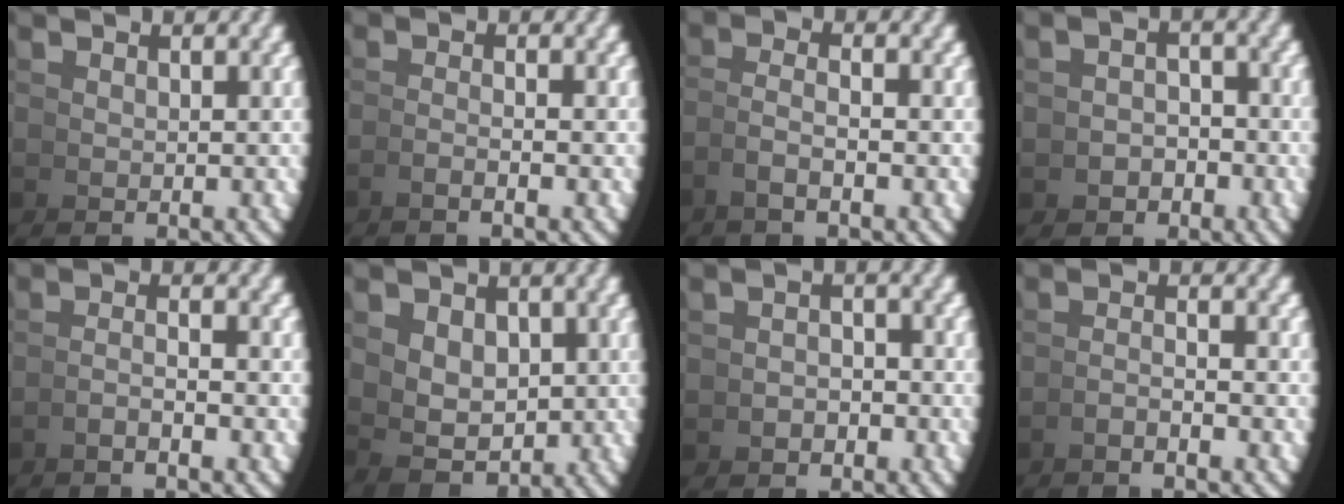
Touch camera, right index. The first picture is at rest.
{"total": 1.9, "force": [-1.0, -1.5, 0.6], "torque": [-0.004, 0.008, -0.020]}
{"total": 2.1, "force": [-0.6, -0.3, 2.0], "torque": [-0.039, 0.000, -0.009]}
{"total": 2.4, "force": [-1.6, 1.7, 0.5], "torque": [0.010, -0.005, -0.028]}
{"total": 1.9, "force": [-1.1, -1.1, 1.1], "torque": [-0.010, 0.005, -0.022]}
{"total": 4.3, "force": [0.7, 3.1, 3.0], "torque": [-0.056, -0.013, 0.028]}
{"total": 1.3, "force": [-1.2, 0.5, 0.1], "torque": [0.018, 0.002, -0.025]}
{"total": 1.9, "force": [-1.3, -1.2, 0.8], "torque": [-0.003, 0.006, -0.025]}